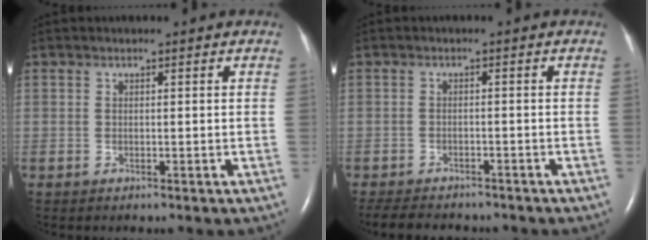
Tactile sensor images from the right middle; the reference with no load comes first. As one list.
[{"total": 9.7, "force": [-8.5, 3.0, 3.6], "torque": [-0.071, -0.008, -0.114]}]